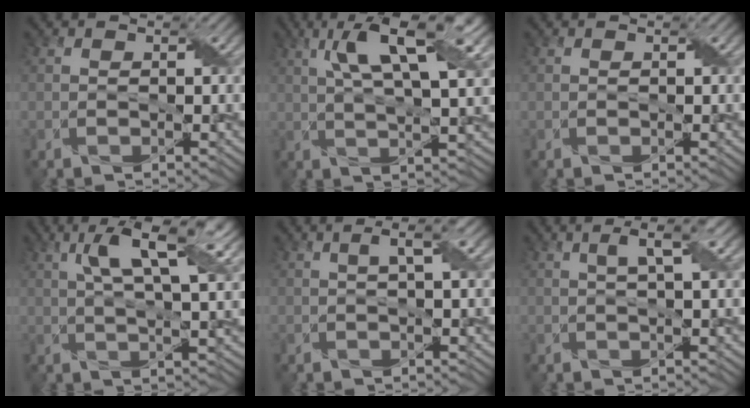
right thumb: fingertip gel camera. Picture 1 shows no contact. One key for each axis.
{"total": 11.2, "fx": 4.5, "fy": 3.2, "fz": 9.7, "tx": -0.166, "ty": 0.002, "tz": 0.077}
{"total": 0.0}
{"total": 9.9, "fx": 4.2, "fy": 2.6, "fz": 8.5, "tx": -0.145, "ty": 0.007, "tz": 0.069}
{"total": 2.4, "fx": 0.6, "fy": 0.3, "fz": 2.3, "tx": -0.039, "ty": 0.009, "tz": 0.010}
{"total": 3.2, "fx": 1.1, "fy": 0.4, "fz": 3.0, "tx": -0.054, "ty": 0.006, "tz": 0.019}